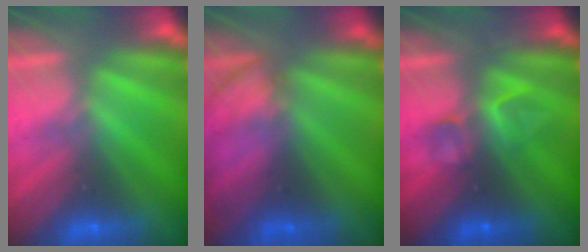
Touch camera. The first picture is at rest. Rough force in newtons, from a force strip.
{"total": 2.3}
{"total": 3.5}